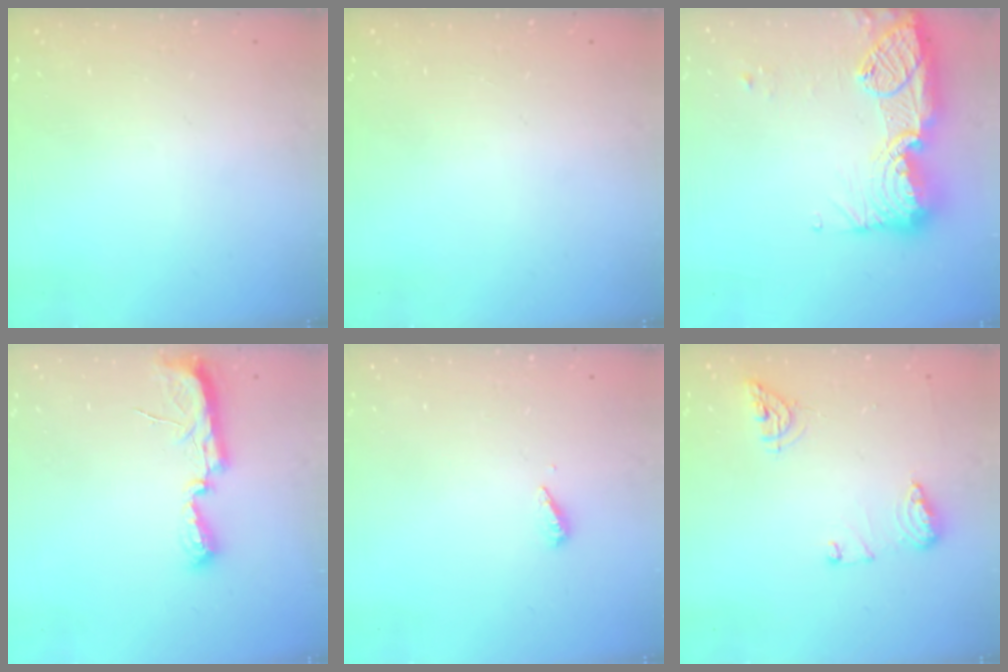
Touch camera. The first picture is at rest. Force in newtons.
{"total": 0.0}
{"total": 21.5, "press": 20.4, "slide": 6.7}
{"total": 10.3, "press": 8.9, "slide": 5.2}
{"total": 2.8, "press": 2.8, "slide": 0.2}
{"total": 8.6, "press": 8.4, "slide": 1.4}